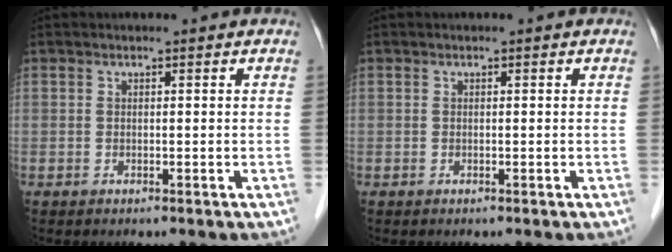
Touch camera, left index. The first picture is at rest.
{"total": 0.0}